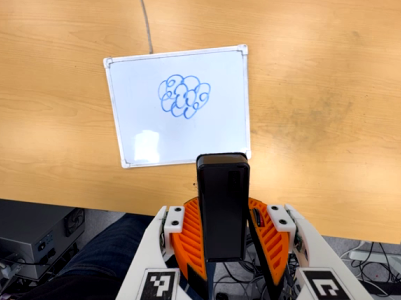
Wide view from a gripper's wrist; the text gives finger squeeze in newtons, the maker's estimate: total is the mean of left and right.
{"total": 5.6, "left": 5.7, "right": 5.5}